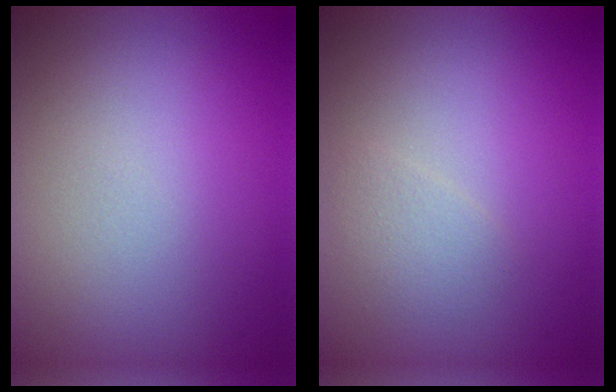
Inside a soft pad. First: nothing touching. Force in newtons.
{"total": 1.3, "press": 1.3, "slide": 0.0}